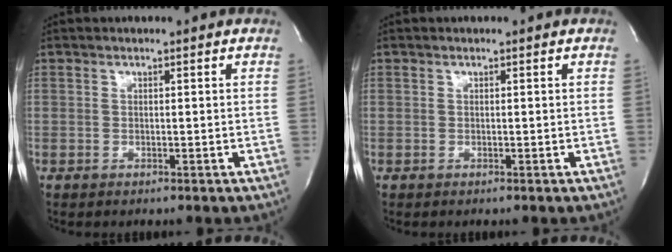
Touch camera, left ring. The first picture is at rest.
{"total": 0.0}